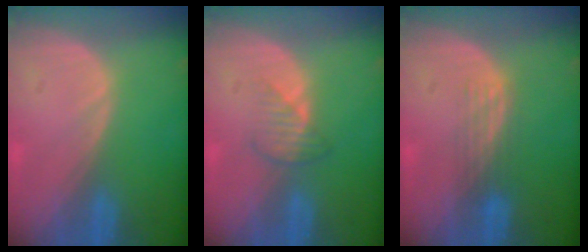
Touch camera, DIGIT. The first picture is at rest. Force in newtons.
{"total": 2.5, "press": 2.5, "slide": 0.4}
{"total": 3.0, "press": 2.7, "slide": 1.3}